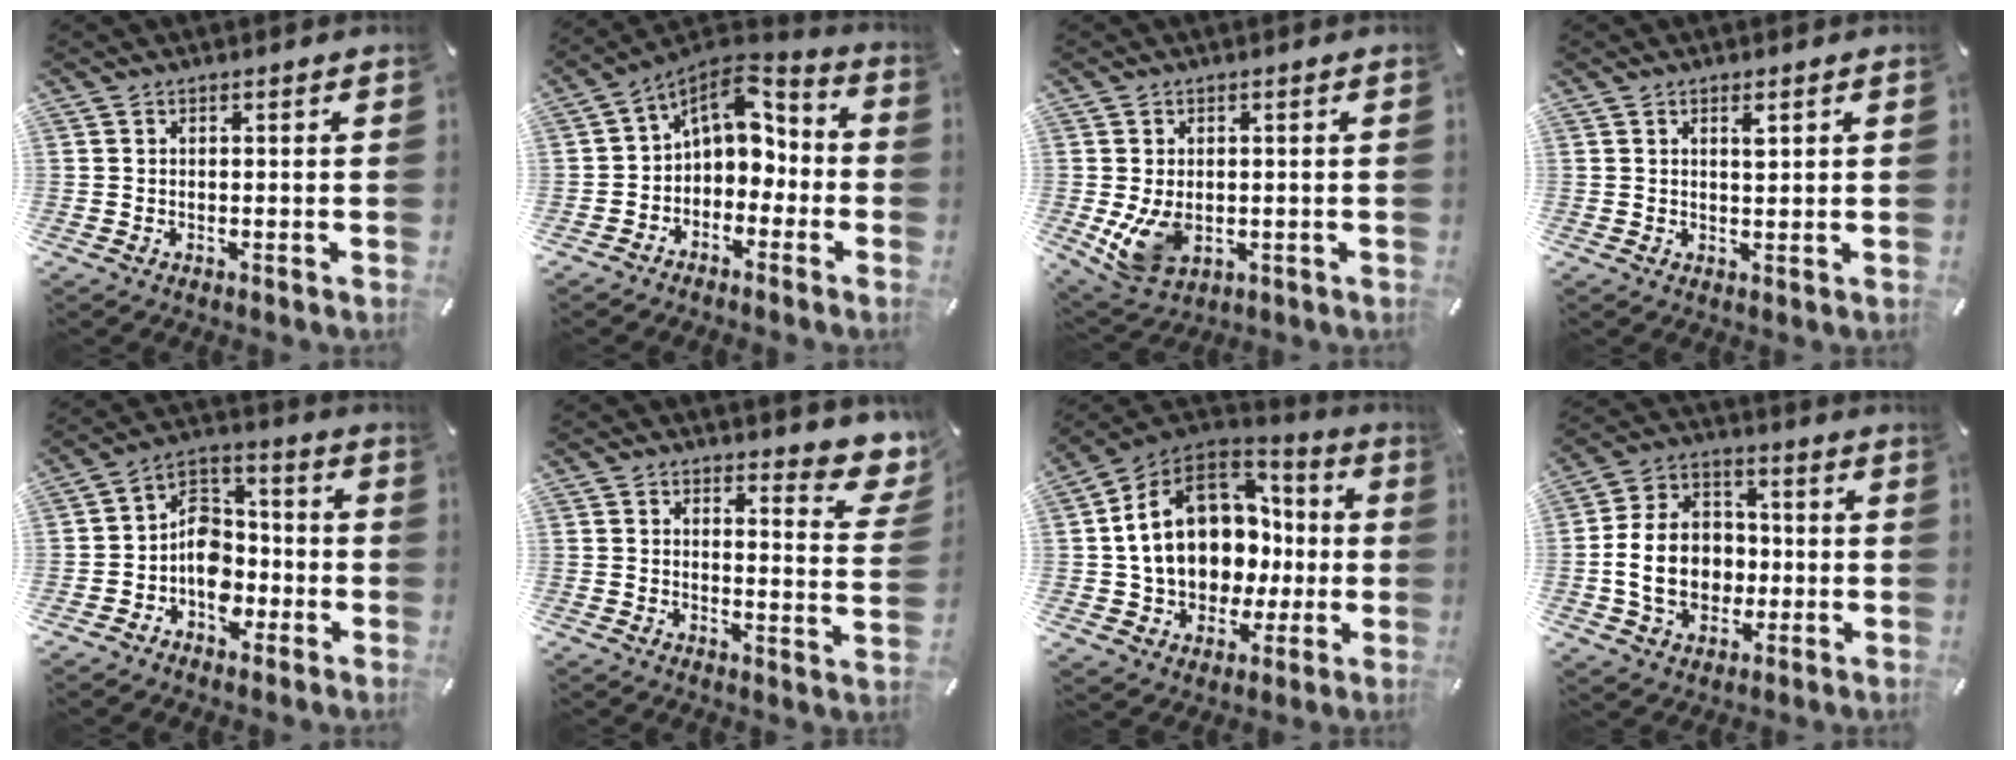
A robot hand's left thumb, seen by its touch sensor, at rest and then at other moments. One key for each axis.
{"total": 8.5, "fx": 2.2, "fy": 6.6, "fz": 4.9, "tx": -0.079, "ty": -0.014, "tz": 0.042}
{"total": 8.1, "fx": -0.8, "fy": 5.9, "fz": 5.4, "tx": -0.112, "ty": -0.006, "tz": -0.011}
{"total": 2.0, "fx": 1.0, "fy": 0.6, "fz": 1.6, "tx": -0.019, "ty": -0.005, "tz": 0.014}
{"total": 10.7, "fx": -4.1, "fy": 8.5, "fz": 4.9, "tx": -0.073, "ty": 0.032, "tz": -0.069}
{"total": 7.9, "fx": 5.9, "fy": 3.4, "fz": 4.1, "tx": -0.032, "ty": -0.052, "tz": 0.100}
{"total": 17.8, "fx": 2.0, "fy": 14.4, "fz": 10.4, "tx": -0.212, "ty": -0.010, "tz": 0.041}
{"total": 14.0, "fx": -2.3, "fy": 11.1, "fz": 8.1, "tx": -0.194, "ty": 0.016, "tz": -0.040}